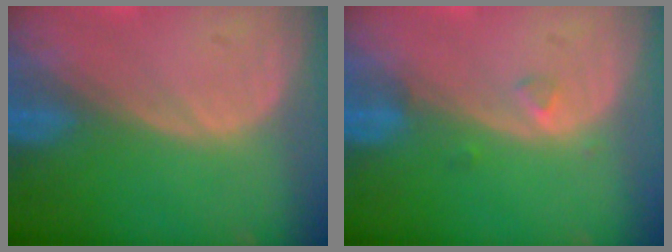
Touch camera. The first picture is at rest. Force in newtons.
{"total": 1.2, "press": 1.2, "slide": 0.1}